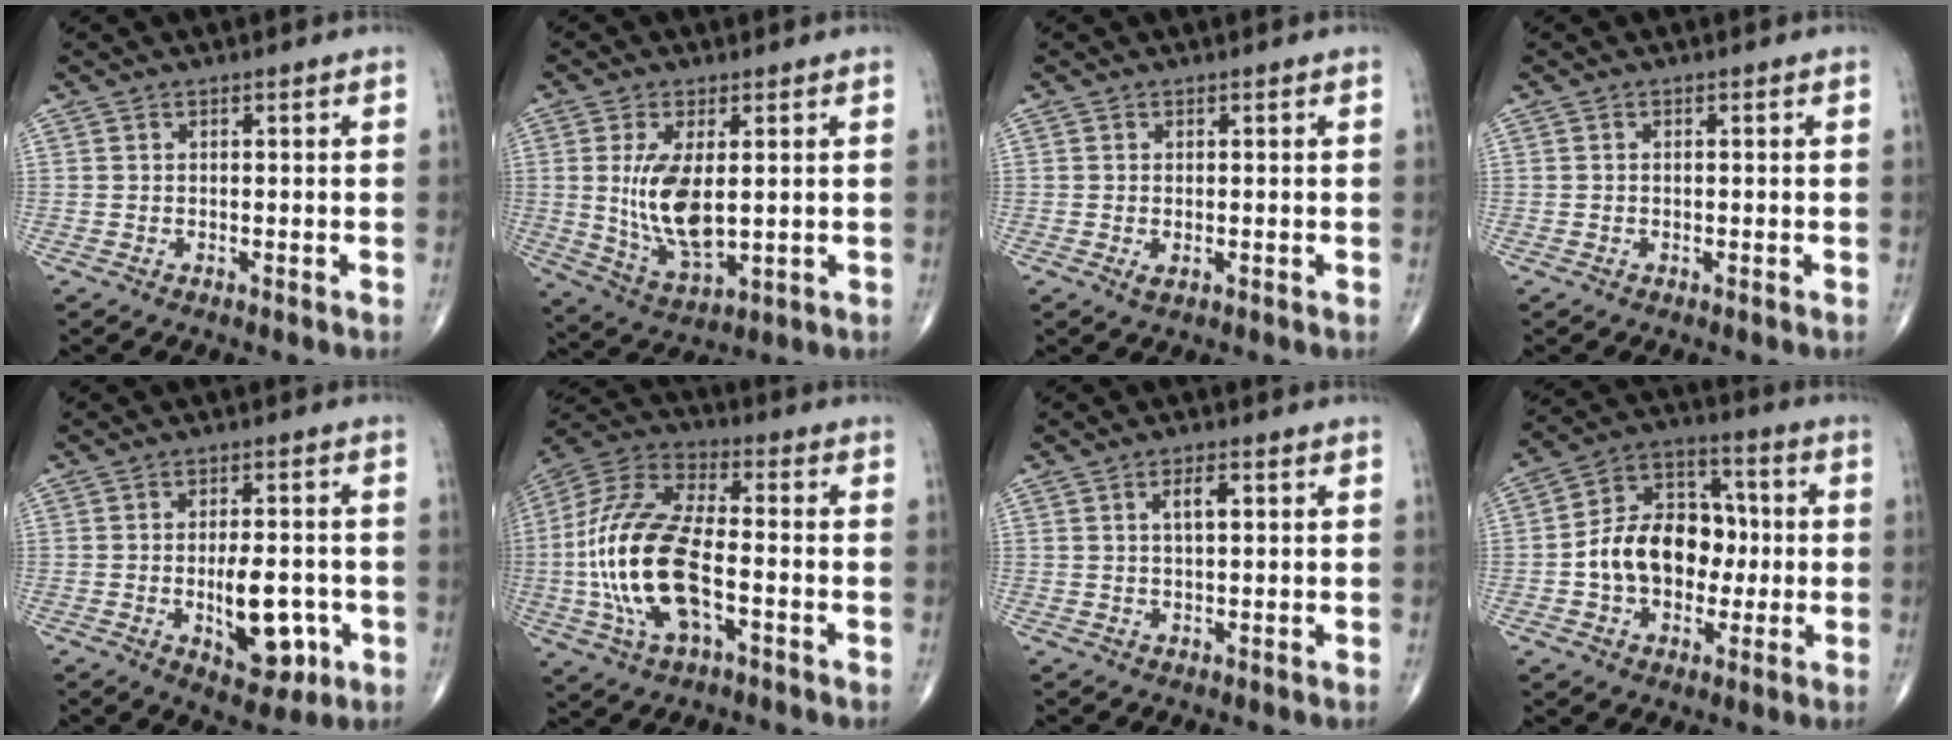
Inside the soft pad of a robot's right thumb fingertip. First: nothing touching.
{"total": 11.6, "force": [1.1, 5.2, 10.3], "torque": [-0.198, -0.022, 0.034]}
{"total": 1.3, "force": [-0.3, 0.6, 1.0], "torque": [-0.021, -0.004, -0.004]}
{"total": 0.0}
{"total": 10.8, "force": [-2.6, 5.2, 9.1], "torque": [-0.110, 0.005, -0.027]}
{"total": 20.5, "force": [-3.6, 9.3, 17.9], "torque": [-0.391, 0.023, -0.066]}
{"total": 3.5, "force": [1.0, 1.4, 3.1], "torque": [-0.053, 0.002, 0.017]}
{"total": 16.5, "force": [-1.4, 12.1, 11.1], "torque": [-0.142, 0.041, -0.026]}